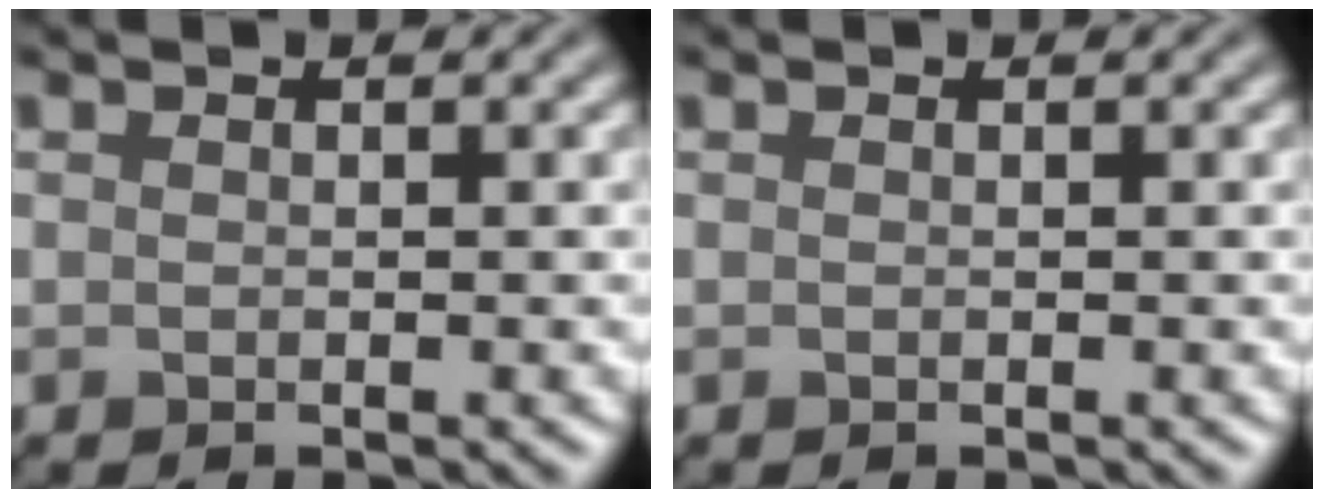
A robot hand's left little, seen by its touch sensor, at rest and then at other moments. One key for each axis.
{"total": 0.0}